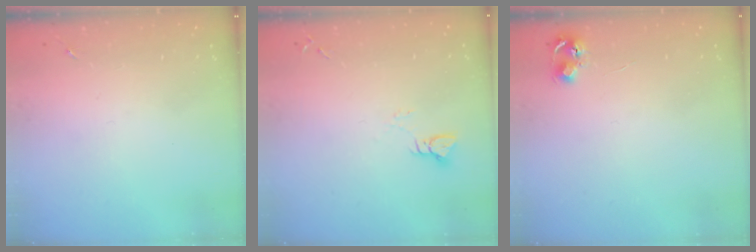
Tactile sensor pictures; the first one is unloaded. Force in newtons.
{"total": 3.0, "press": 3.0, "slide": 0.3}
{"total": 5.3, "press": 5.3, "slide": 0.5}